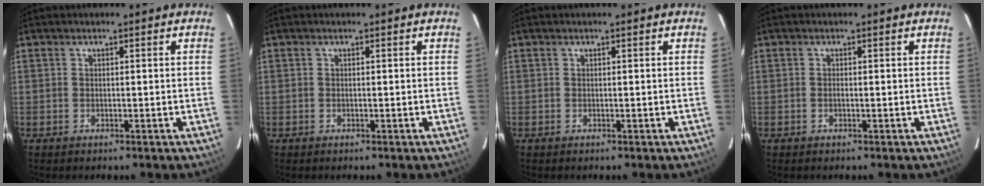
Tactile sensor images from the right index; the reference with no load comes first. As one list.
[{"total": 0.0}, {"total": 0.0}, {"total": 0.0}]